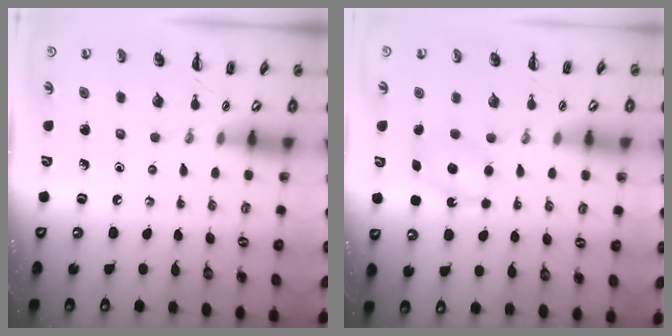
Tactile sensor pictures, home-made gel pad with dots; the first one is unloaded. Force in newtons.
{"total": 7.0, "press": 6.8, "slide": 1.6}